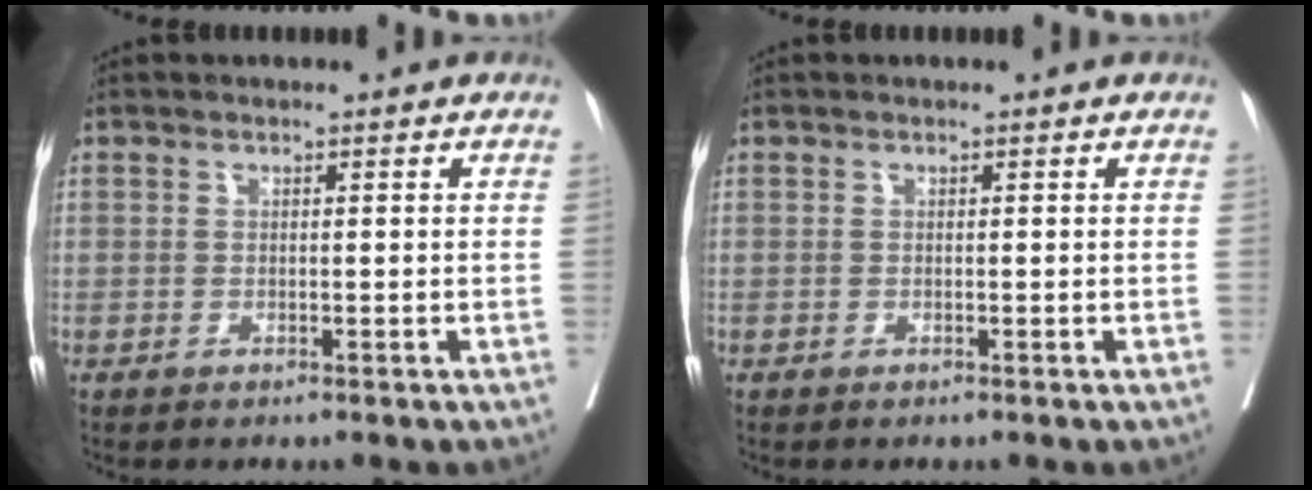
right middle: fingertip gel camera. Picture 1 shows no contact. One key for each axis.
{"total": 0.0}